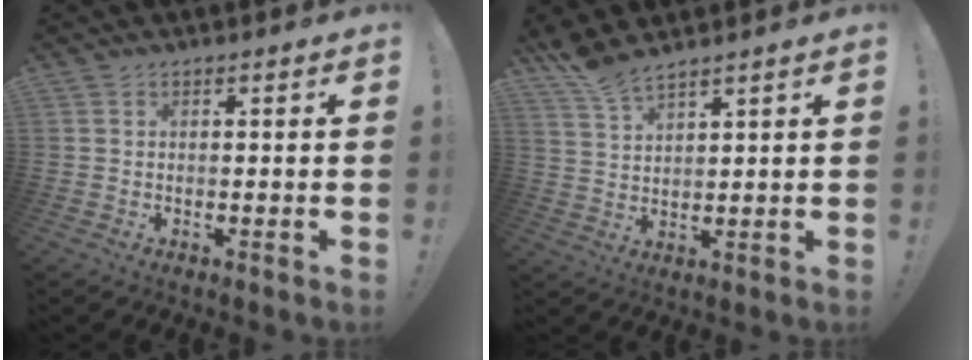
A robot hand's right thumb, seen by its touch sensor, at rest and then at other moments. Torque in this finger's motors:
{"motor_torque": [-0.07, 0.25, 0.26, -0.02, 0.05]}